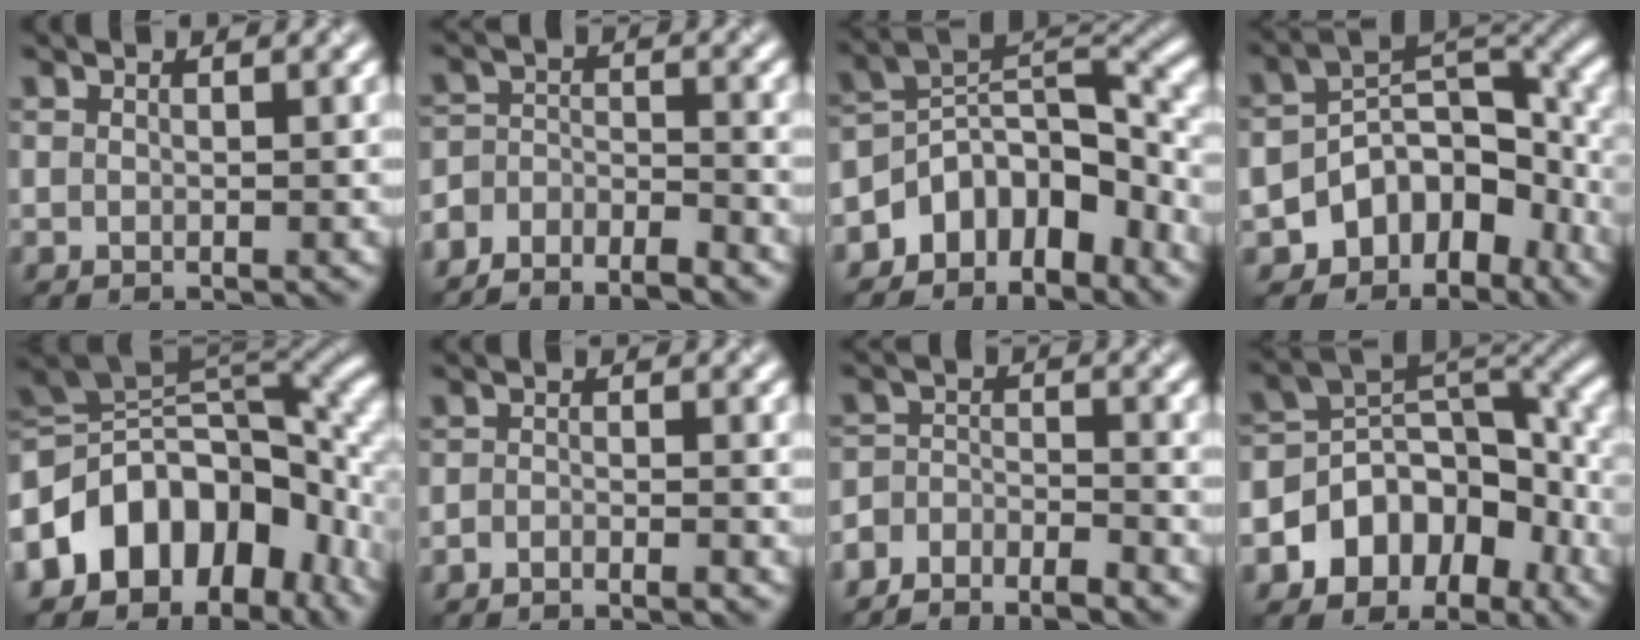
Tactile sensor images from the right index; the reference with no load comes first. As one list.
[{"total": 5.5, "force": [-5.2, 1.3, 1.2], "torque": [-0.022, -0.008, -0.094]}, {"total": 6.8, "force": [-4.3, 3.9, 3.6], "torque": [-0.035, 0.010, -0.088]}, {"total": 8.2, "force": [-4.1, 5.7, 4.3], "torque": [-0.047, 0.003, -0.075]}, {"total": 13.8, "force": [-3.9, 9.2, 9.4], "torque": [-0.157, 0.015, -0.076]}, {"total": 1.6, "force": [-1.5, 0.1, 0.5], "torque": [-0.015, 0.001, -0.030]}, {"total": 4.9, "force": [-4.7, 1.0, 1.0], "torque": [-0.018, -0.006, -0.088]}, {"total": 9.0, "force": [-3.8, 6.5, 4.9], "torque": [-0.070, 0.011, -0.073]}]